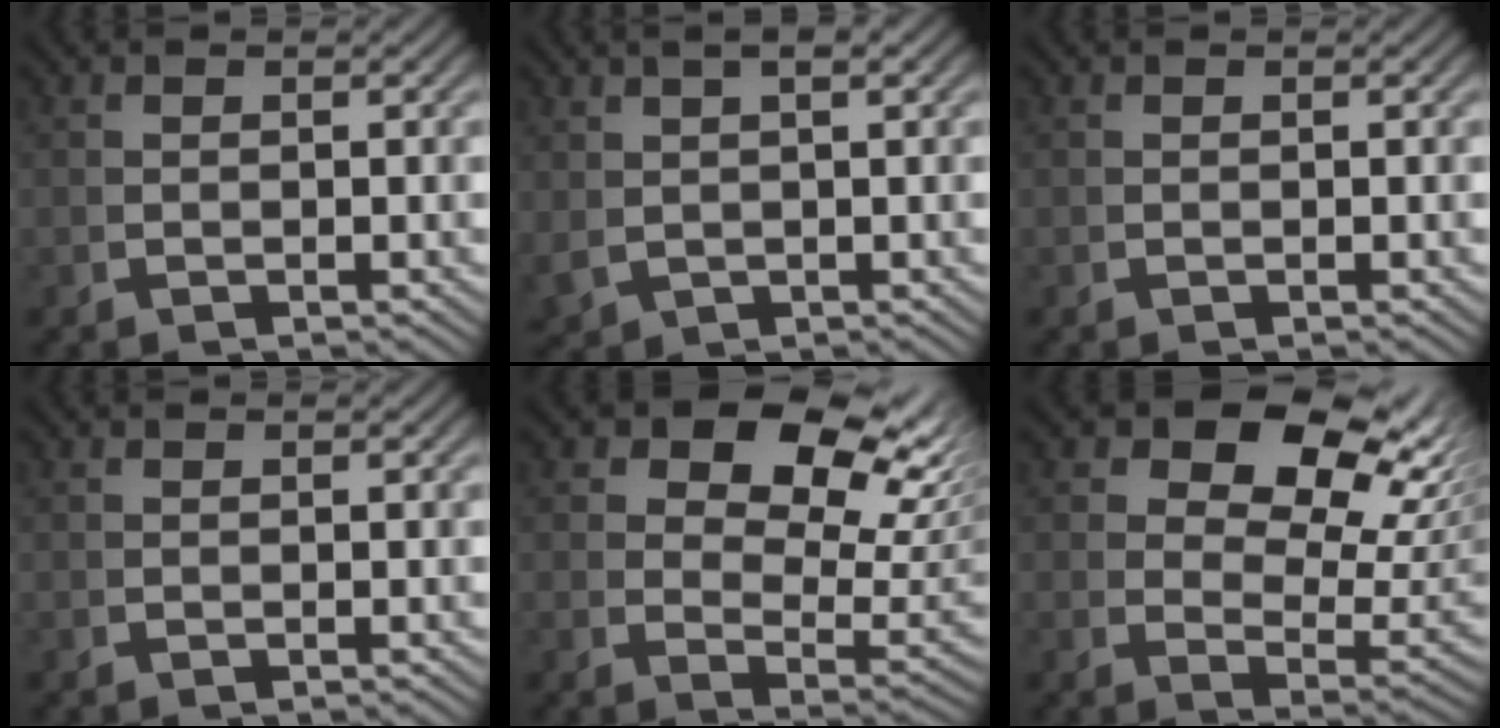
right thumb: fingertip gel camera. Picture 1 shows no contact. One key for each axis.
{"total": 3.1, "fx": 1.7, "fy": 1.5, "fz": 2.1, "tx": -0.033, "ty": 0.005, "tz": 0.042}
{"total": 0.0}
{"total": 0.0}
{"total": 10.5, "fx": 4.4, "fy": 5.8, "fz": 7.6, "tx": -0.111, "ty": -0.004, "tz": 0.072}
{"total": 11.8, "fx": 4.6, "fy": 6.8, "fz": 8.4, "tx": -0.128, "ty": -0.007, "tz": 0.075}